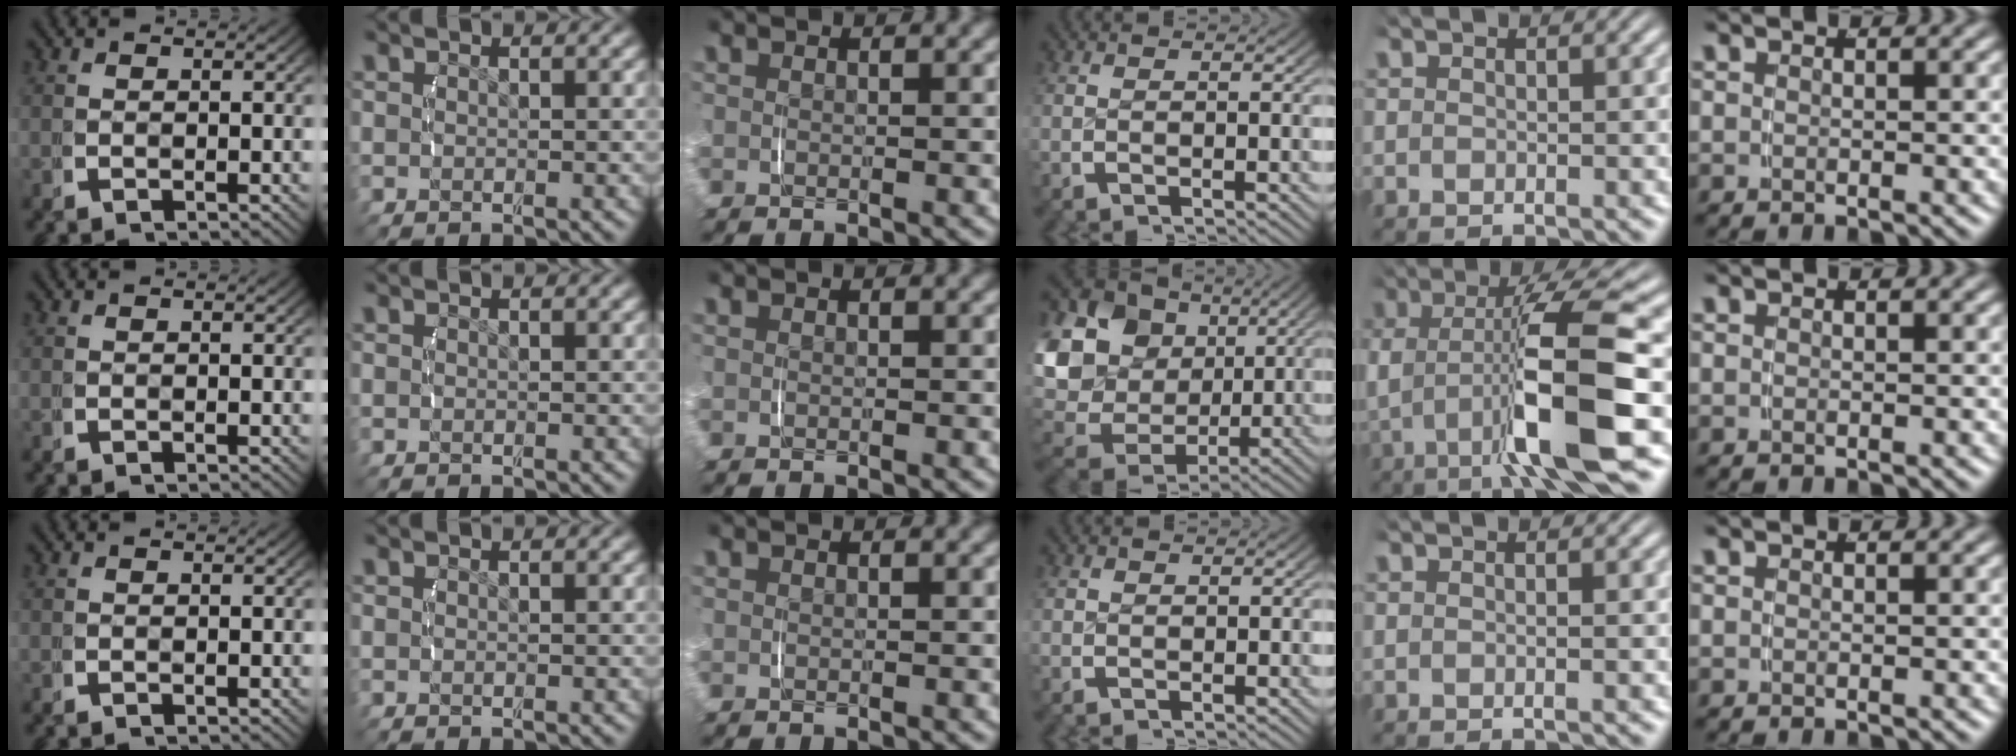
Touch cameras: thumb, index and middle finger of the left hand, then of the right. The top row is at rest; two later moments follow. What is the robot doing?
{"motion": "lift_and_place", "object": "jar lid"}